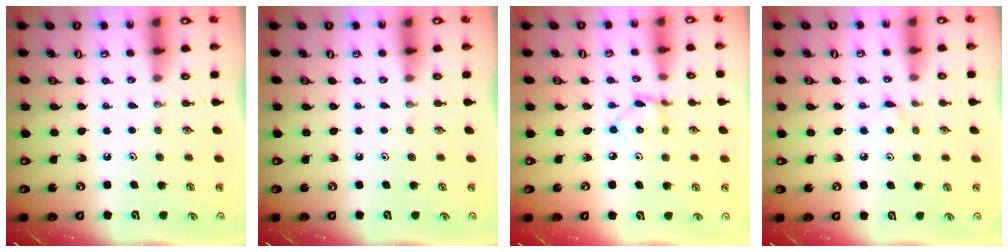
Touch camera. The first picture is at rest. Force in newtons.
{"total": 0.0}
{"total": 2.9, "press": 2.9, "slide": 0.2}
{"total": 4.2, "press": 4.2, "slide": 0.5}